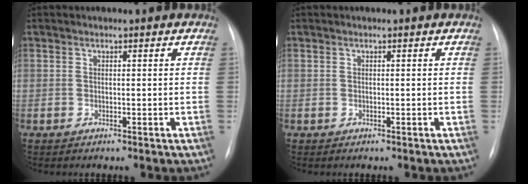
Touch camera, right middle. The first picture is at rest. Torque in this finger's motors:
{"motor_torque": [0.96, -1.17, 0.06, 0.02]}